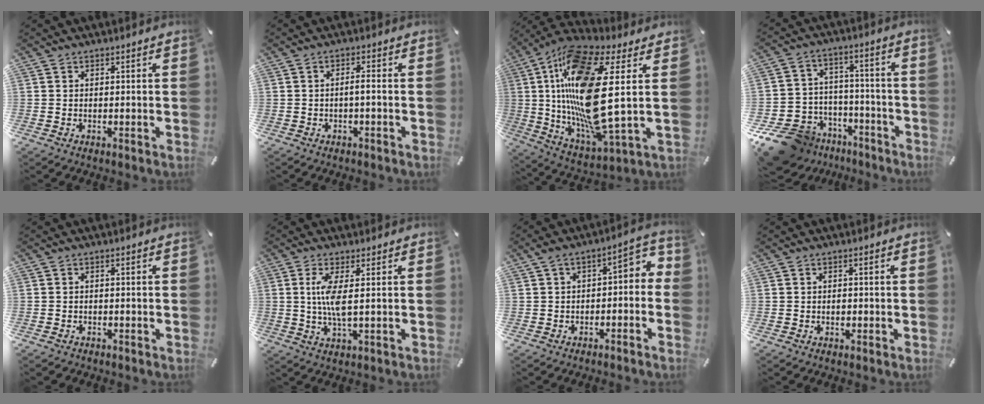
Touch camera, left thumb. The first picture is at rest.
{"total": 2.7, "force": [-1.0, 0.5, 2.5], "torque": [-0.044, 0.005, -0.019]}
{"total": 24.4, "force": [4.5, 7.5, 22.8], "torque": [-0.488, -0.036, 0.063]}
{"total": 13.2, "force": [-9.1, 9.0, 3.3], "torque": [-0.058, 0.064, -0.155]}
{"total": 0.8, "force": [-0.6, 0.5, 0.3], "torque": [-0.006, 0.001, -0.014]}
{"total": 6.7, "force": [0.7, 1.3, 6.5], "torque": [-0.145, -0.012, 0.004]}
{"total": 5.5, "force": [-0.8, 3.4, 4.2], "torque": [-0.061, 0.011, -0.021]}
{"total": 0.9, "force": [-0.2, 0.6, 0.6], "torque": [-0.013, 0.001, -0.006]}